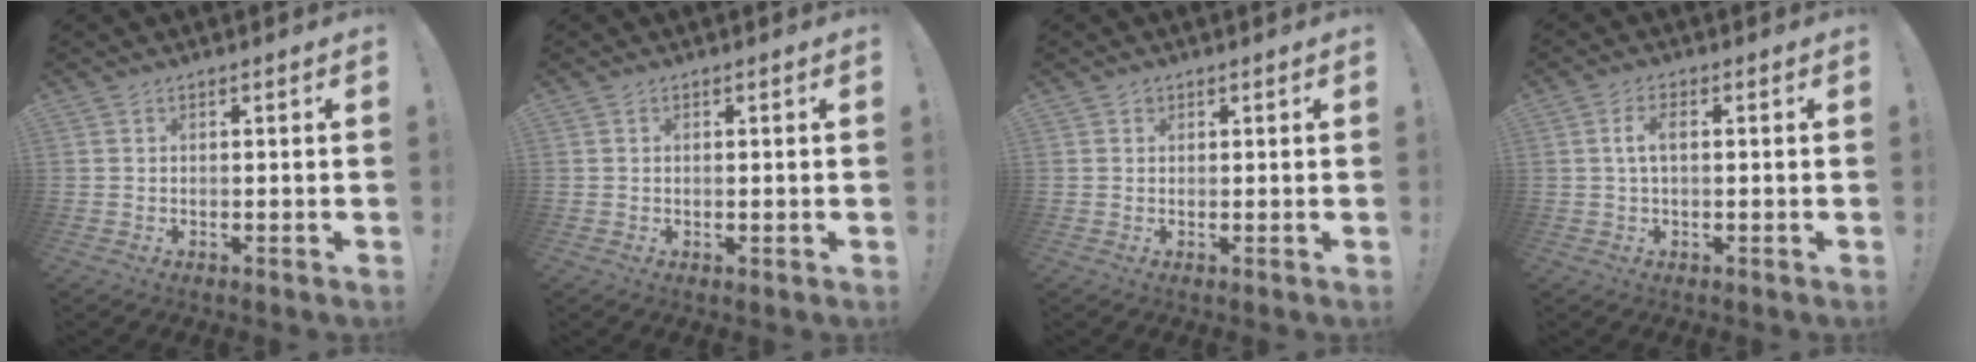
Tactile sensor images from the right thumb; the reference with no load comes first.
{"total": 0.5, "force": [0.0, 0.2, 0.5], "torque": [-0.003, -0.001, -0.001]}
{"total": 1.1, "force": [0.6, 0.9, 0.1], "torque": [0.002, 0.001, 0.010]}
{"total": 4.4, "force": [0.6, 1.7, 4.0], "torque": [-0.073, 0.003, 0.006]}